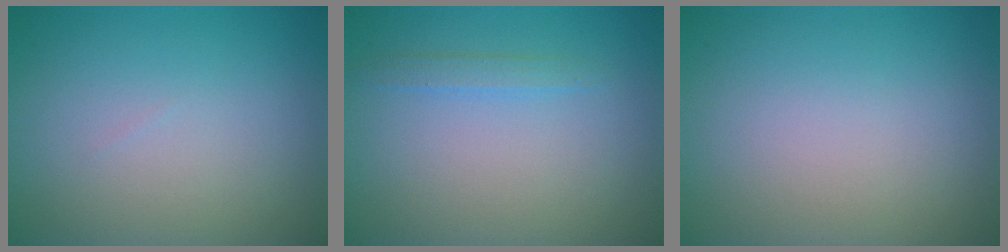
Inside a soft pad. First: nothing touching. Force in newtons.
{"total": 1.1, "press": 1.1, "slide": 0.0}
{"total": 0.0}